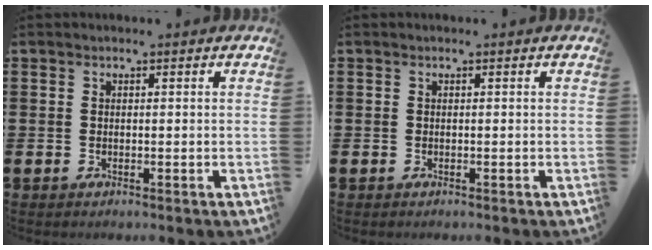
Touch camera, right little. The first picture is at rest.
{"total": 0.0}